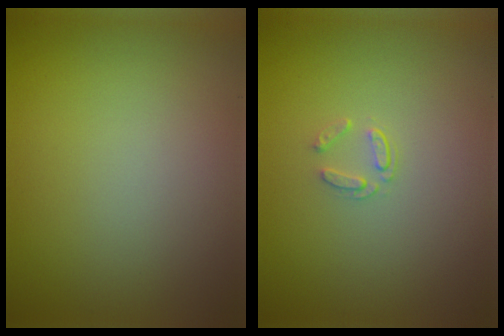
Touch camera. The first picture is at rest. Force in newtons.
{"total": 1.1, "press": 0.7, "slide": 0.9}